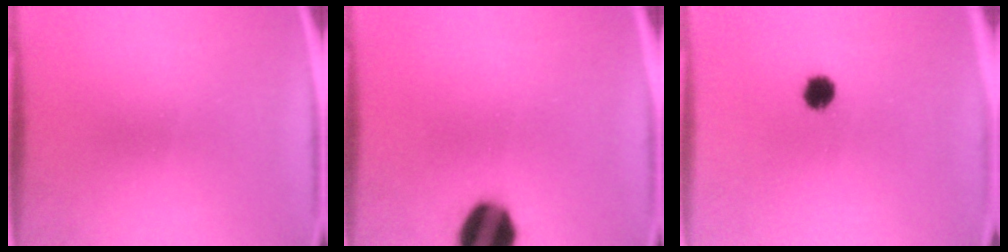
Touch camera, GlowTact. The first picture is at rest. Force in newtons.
{"total": 13.3}
{"total": 3.8}